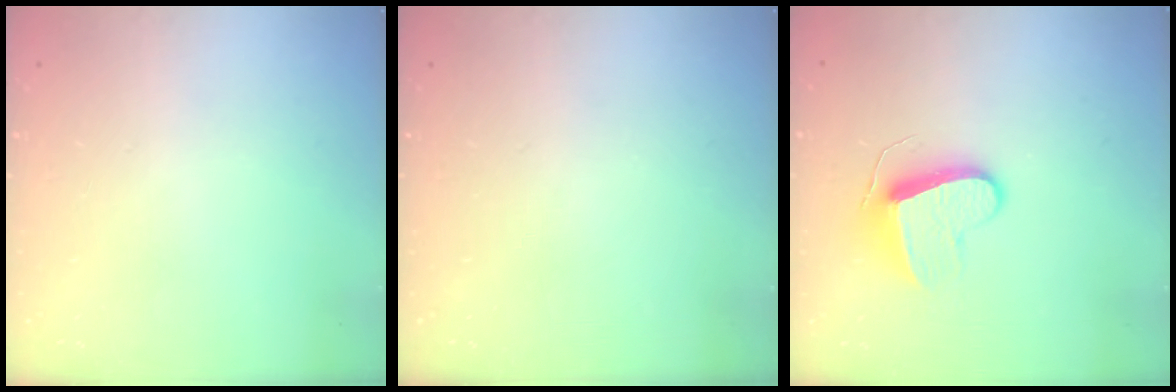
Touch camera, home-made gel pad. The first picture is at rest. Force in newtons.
{"total": 0.0}
{"total": 9.9, "press": 9.8, "slide": 0.6}